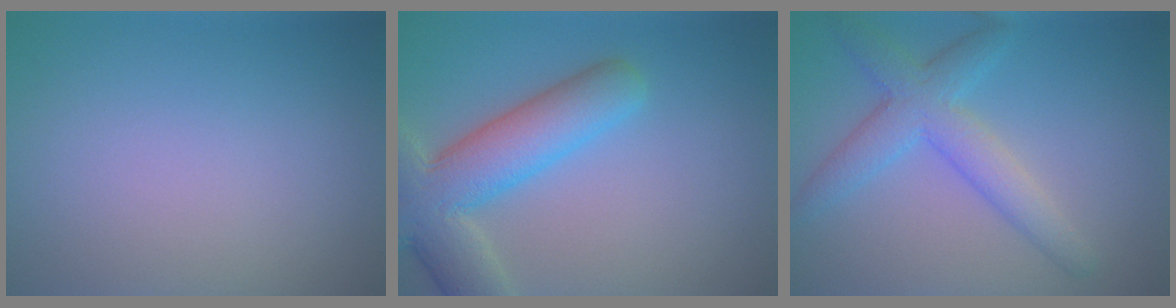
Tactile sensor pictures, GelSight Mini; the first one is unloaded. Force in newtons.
{"total": 8.2, "press": 8.2, "slide": 0.6}
{"total": 4.6, "press": 4.6, "slide": 0.1}